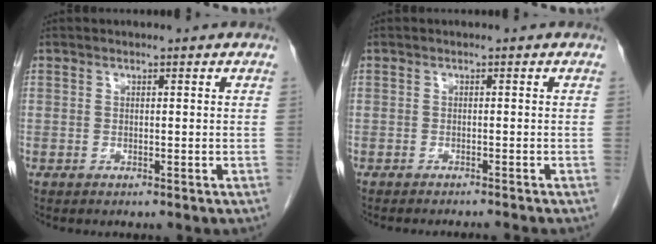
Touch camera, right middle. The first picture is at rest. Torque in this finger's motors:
{"motor_torque": [0.10, -0.03, 0.01, 0.03]}